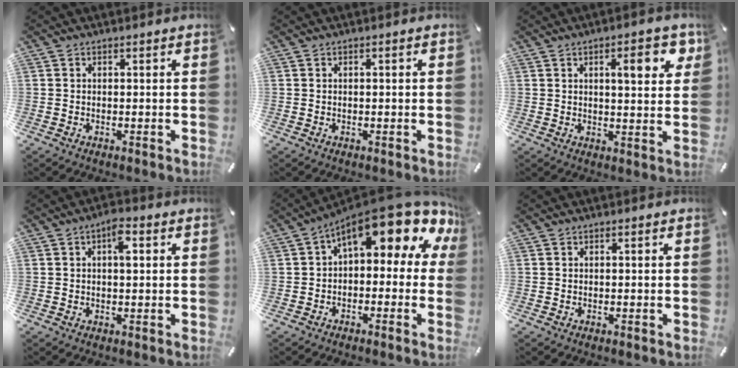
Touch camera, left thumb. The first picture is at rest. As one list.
[{"total": 0.6, "force": [-0.1, 0.1, 0.6], "torque": [-0.010, 0.000, -0.001]}, {"total": 9.0, "force": [3.8, 3.0, 7.6], "torque": [-0.104, -0.009, 0.055]}, {"total": 4.3, "force": [1.1, 1.8, 3.8], "torque": [-0.048, -0.002, 0.009]}, {"total": 13.7, "force": [7.5, 4.8, 10.3], "torque": [-0.153, -0.066, 0.123]}, {"total": 0.0}]